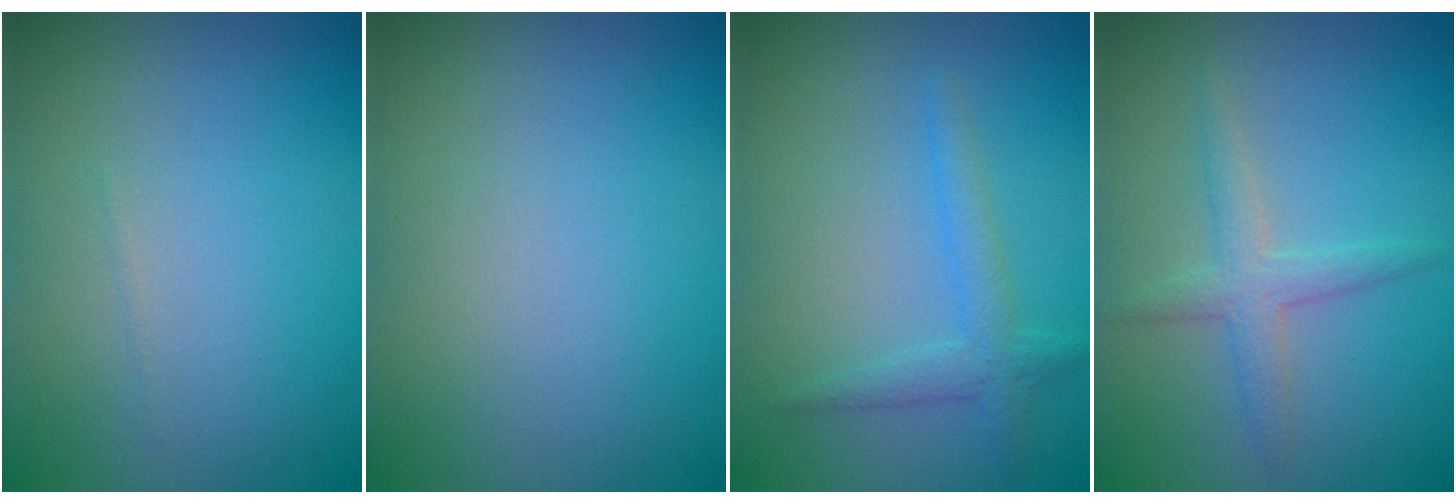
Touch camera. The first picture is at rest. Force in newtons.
{"total": 0.0}
{"total": 2.0, "press": 2.0, "slide": 0.1}
{"total": 2.3, "press": 2.3, "slide": 0.1}